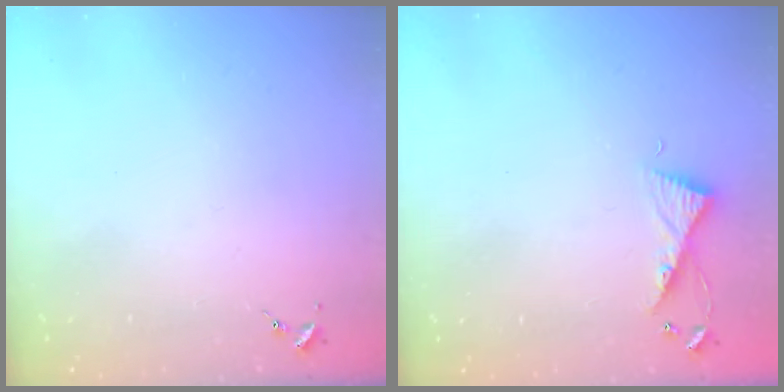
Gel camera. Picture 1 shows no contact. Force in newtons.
{"total": 6.2, "press": 6.2, "slide": 0.6}